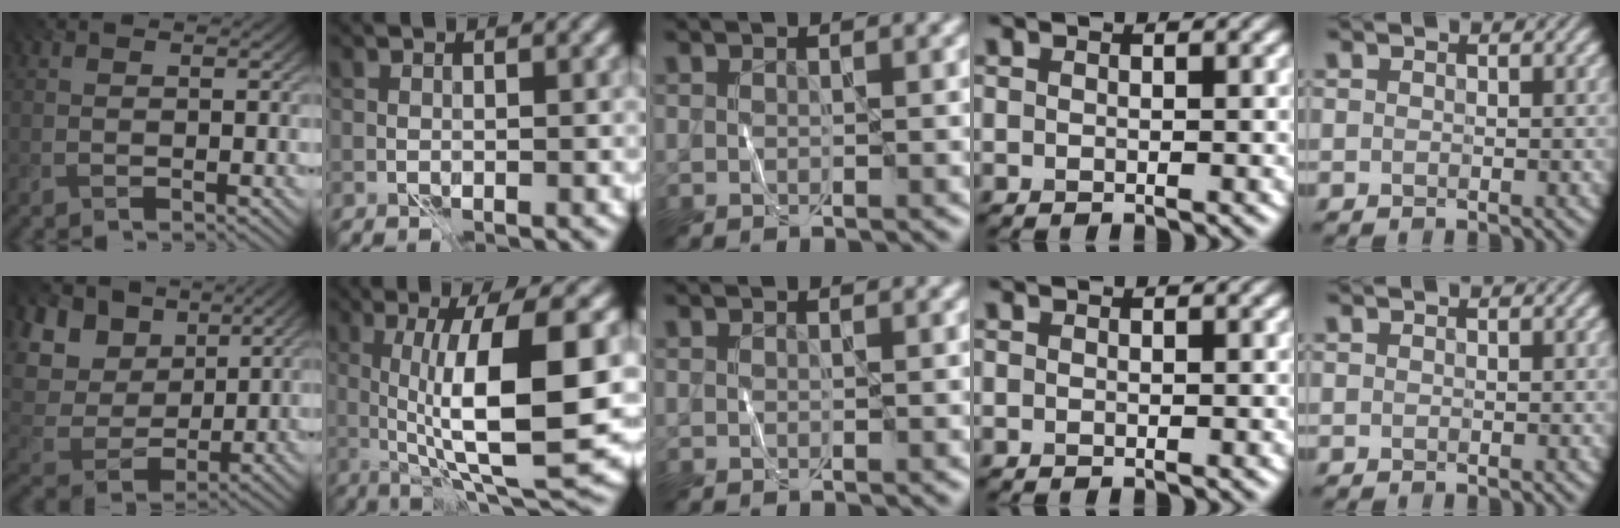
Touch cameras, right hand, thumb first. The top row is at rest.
{"thumb": {"total": 12.2, "force": [4.0, 9.6, 6.3], "torque": [-0.209, 0.033, 0.092]}, "index": {"total": 11.5, "force": [0.5, 2.8, 11.2], "torque": [-0.161, -0.005, 0.013]}}